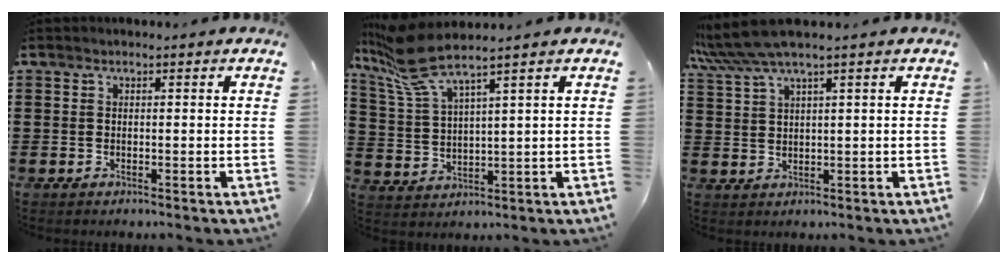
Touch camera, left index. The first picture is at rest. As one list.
[{"total": 7.2, "force": [5.6, 0.9, 4.6], "torque": [-0.125, -0.023, 0.094]}, {"total": 4.9, "force": [3.4, 0.0, 3.5], "torque": [-0.086, -0.007, 0.058]}]